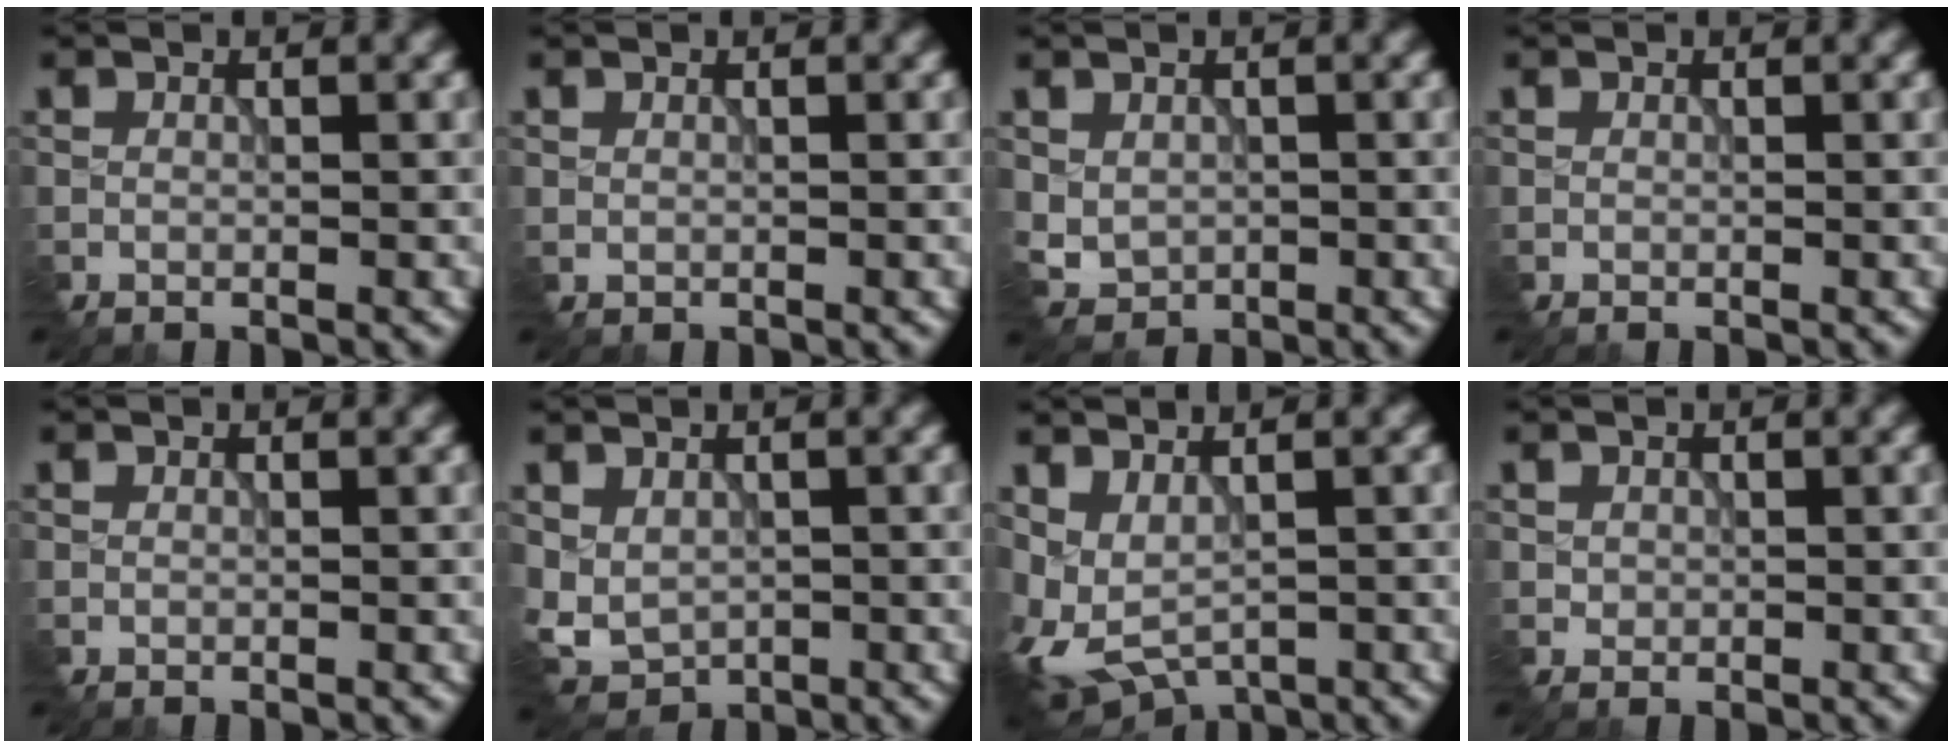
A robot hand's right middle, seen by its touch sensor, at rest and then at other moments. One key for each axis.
{"total": 0.0}
{"total": 2.0, "fx": 0.3, "fy": 1.7, "fz": 0.8, "tx": -0.024, "ty": -0.005, "tz": 0.012}
{"total": 0.0}
{"total": 0.0}
{"total": 2.8, "fx": 0.2, "fy": 2.3, "fz": 1.6, "tx": -0.042, "ty": -0.009, "tz": 0.010}
{"total": 4.4, "fx": 0.4, "fy": 2.4, "fz": 3.7, "tx": -0.095, "ty": -0.003, "tz": 0.017}
{"total": 0.9, "fx": 0.4, "fy": 0.8, "fz": 0.0, "tx": -0.005, "ty": 0.000, "tz": 0.010}